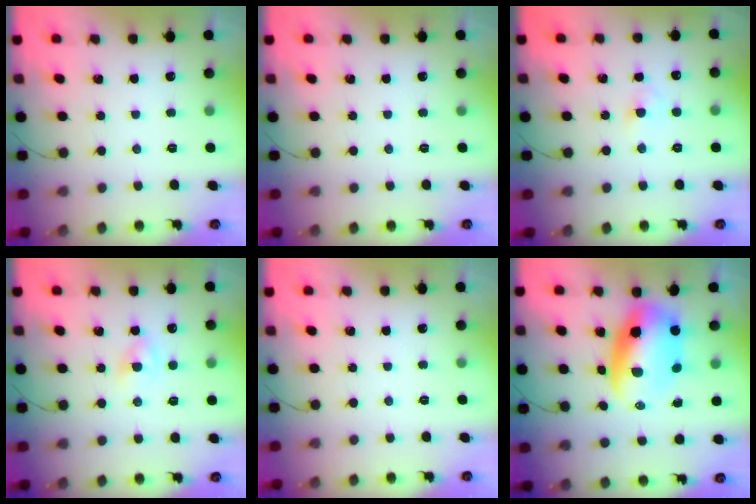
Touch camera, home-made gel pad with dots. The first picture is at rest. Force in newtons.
{"total": 0.0}
{"total": 2.9, "press": 2.6, "slide": 1.2}
{"total": 2.2, "press": 2.0, "slide": 1.0}
{"total": 0.0}
{"total": 10.9, "press": 10.6, "slide": 2.6}